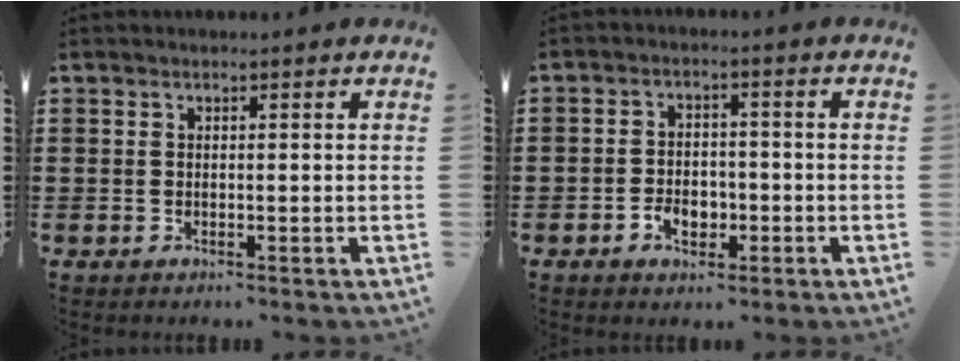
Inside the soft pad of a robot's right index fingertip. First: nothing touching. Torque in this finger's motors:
{"motor_torque": [1.29, 0.84, 0.23, 0.03]}